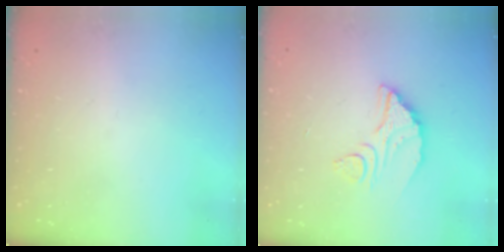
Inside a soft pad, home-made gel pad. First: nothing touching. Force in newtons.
{"total": 7.6, "press": 7.6, "slide": 0.4}